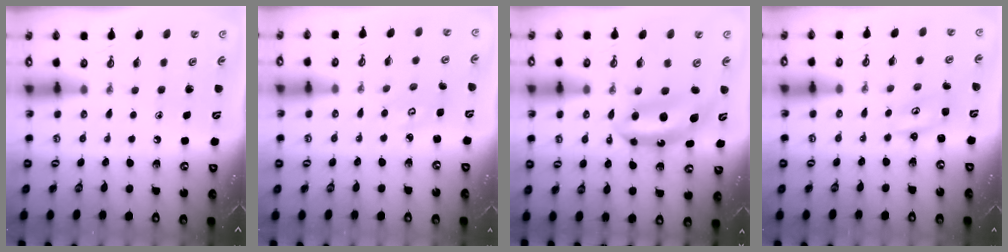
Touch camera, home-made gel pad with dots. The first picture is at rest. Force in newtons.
{"total": 3.1, "press": 3.0, "slide": 0.3}
{"total": 7.2, "press": 7.2, "slide": 0.7}
{"total": 2.6, "press": 2.6, "slide": 0.2}